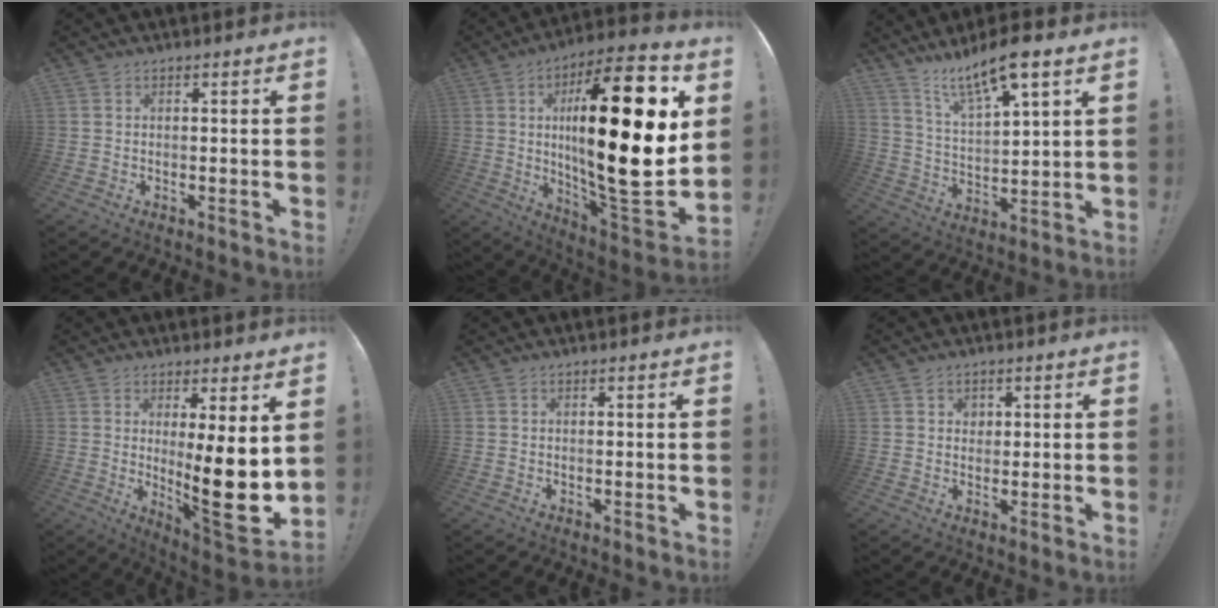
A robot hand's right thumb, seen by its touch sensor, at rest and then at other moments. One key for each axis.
{"total": 30.2, "fx": 4.4, "fy": 7.8, "fz": 28.9, "tx": -0.491, "ty": -0.034, "tz": 0.067}
{"total": 12.4, "fx": 9.5, "fy": 2.3, "fz": 7.7, "tx": -0.140, "ty": -0.057, "tz": 0.161}
{"total": 15.9, "fx": 0.2, "fy": 2.2, "fz": 15.7, "tx": -0.224, "ty": -0.045, "tz": 0.007}
{"total": 0.0}
{"total": 2.8, "fx": 1.2, "fy": 2.5, "fz": 0.5, "tx": -0.004, "ty": -0.004, "tz": 0.020}